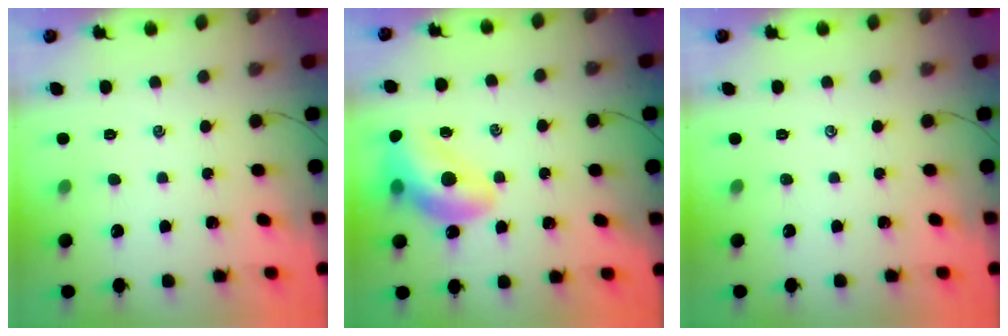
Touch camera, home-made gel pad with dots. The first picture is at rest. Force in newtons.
{"total": 17.3, "press": 16.8, "slide": 4.4}
{"total": 0.0}